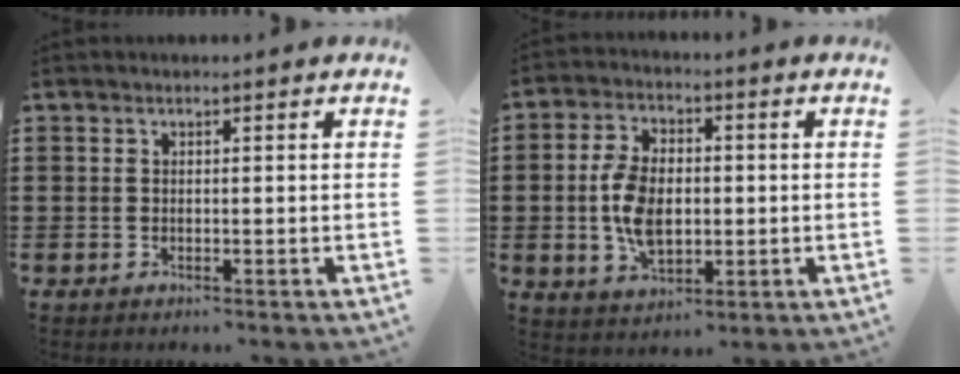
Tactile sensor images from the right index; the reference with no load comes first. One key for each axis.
{"total": 8.2, "fx": -0.7, "fy": 5.1, "fz": 6.5, "tx": -0.147, "ty": 0.007, "tz": -0.017}